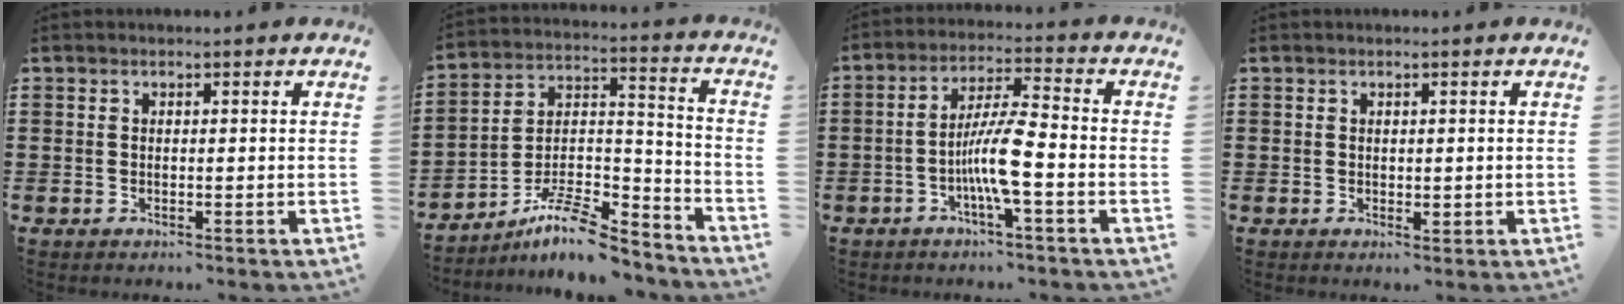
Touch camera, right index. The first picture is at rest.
{"total": 10.2, "force": [-8.6, 2.5, 4.9], "torque": [-0.084, 0.026, -0.165]}
{"total": 7.7, "force": [-2.6, 0.9, 7.2], "torque": [-0.143, -0.005, -0.053]}
{"total": 0.7, "force": [0.1, 0.5, 0.5], "torque": [-0.009, 0.003, 0.003]}